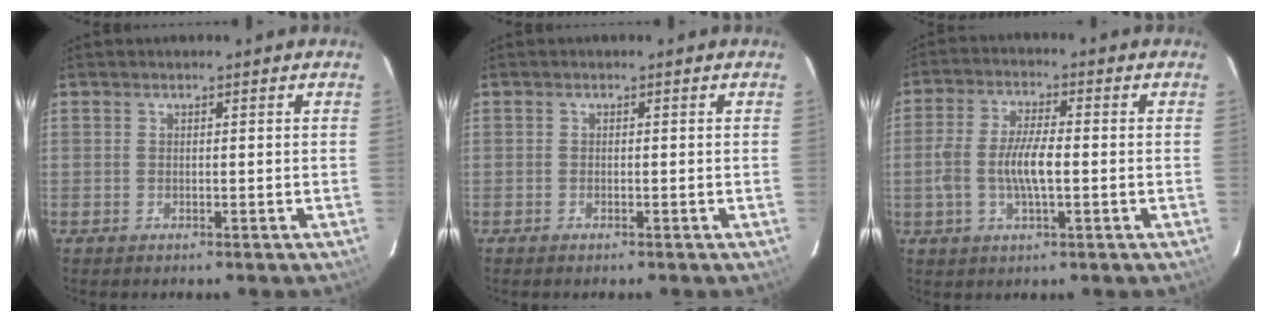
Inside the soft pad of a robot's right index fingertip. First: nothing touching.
{"total": 0.6, "force": [-0.5, 0.2, 0.2], "torque": [-0.005, -0.001, -0.010]}
{"total": 7.6, "force": [-1.2, 2.4, 7.1], "torque": [-0.144, 0.003, -0.024]}